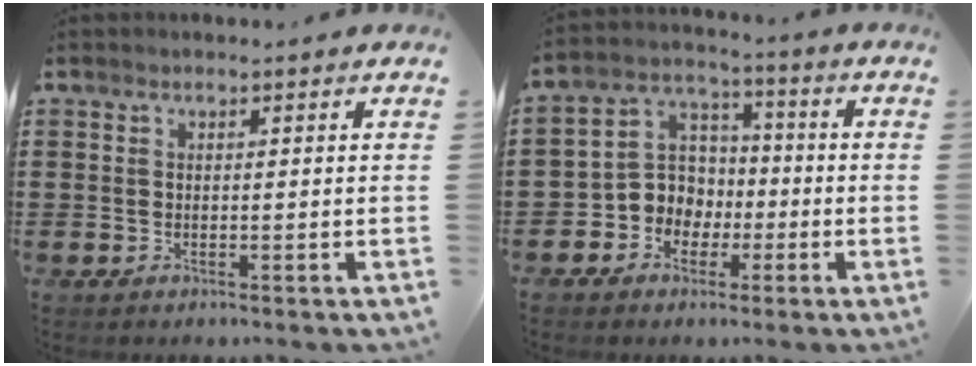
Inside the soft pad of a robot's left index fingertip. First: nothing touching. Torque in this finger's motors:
{"motor_torque": [1.16, 0.54, 0.56, 0.04]}